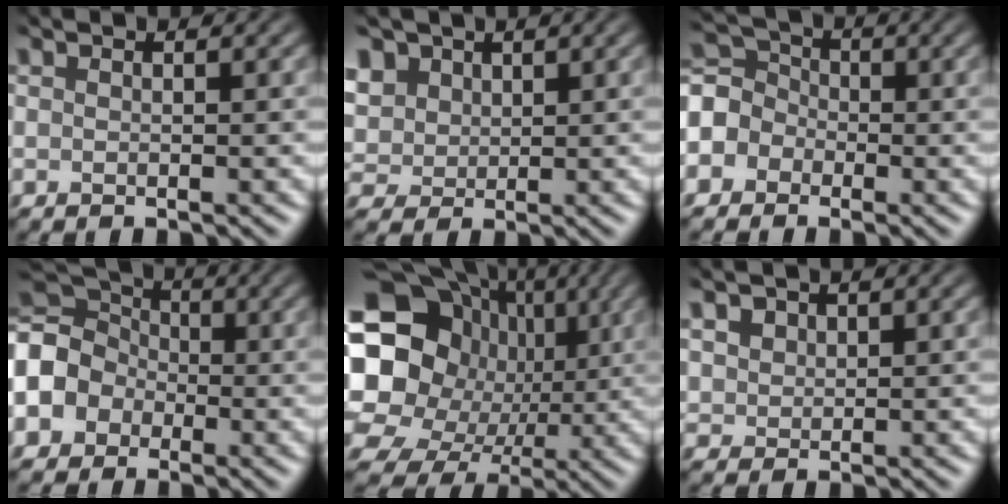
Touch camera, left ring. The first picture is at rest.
{"total": 3.3, "force": [1.7, 2.7, 1.0], "torque": [-0.051, -0.001, 0.045]}
{"total": 4.4, "force": [-2.2, 3.7, 0.8], "torque": [-0.020, 0.015, -0.043]}
{"total": 7.7, "force": [-2.2, 6.5, 3.5], "torque": [-0.096, 0.008, -0.057]}
{"total": 16.3, "force": [0.7, 14.2, 8.0], "torque": [-0.166, 0.000, 0.011]}
{"total": 1.5, "force": [1.1, 1.0, 0.3], "torque": [-0.017, 0.001, 0.037]}